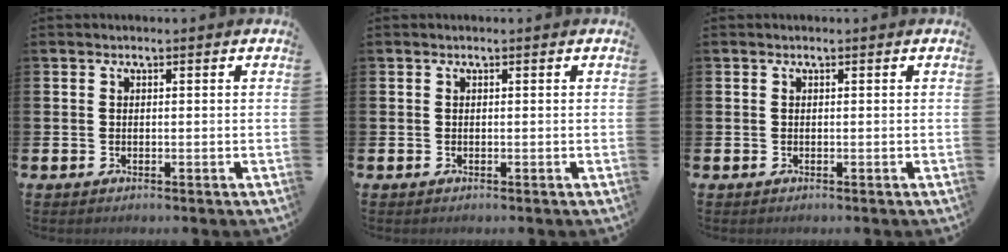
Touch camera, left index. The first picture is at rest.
{"total": 0.0}
{"total": 0.0}